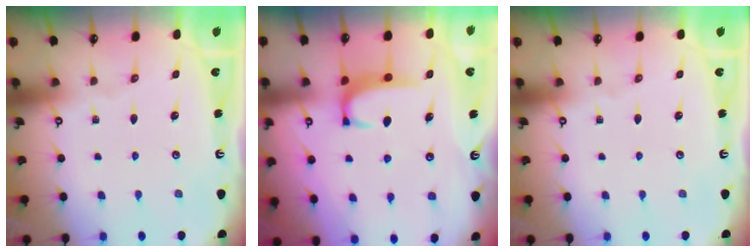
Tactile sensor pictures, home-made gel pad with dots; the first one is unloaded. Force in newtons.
{"total": 2.8, "press": 2.7, "slide": 0.4}
{"total": 0.0}